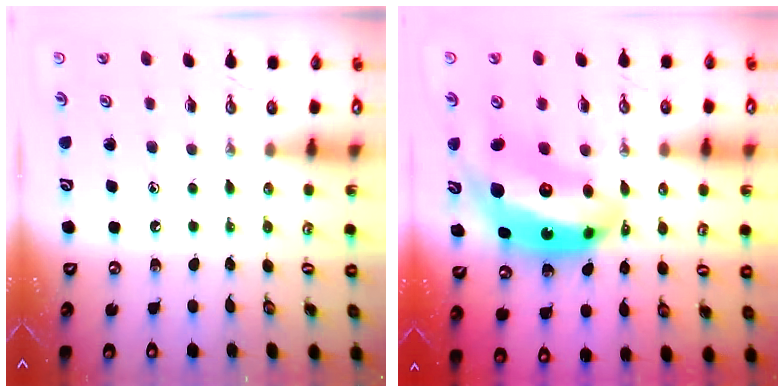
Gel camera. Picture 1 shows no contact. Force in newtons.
{"total": 15.5, "press": 15.4, "slide": 1.5}